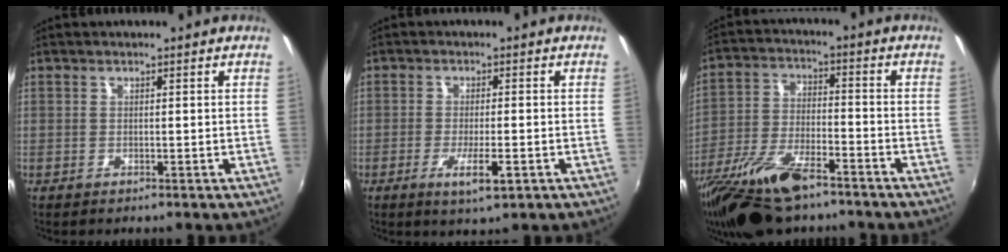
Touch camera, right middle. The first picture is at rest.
{"total": 5.0, "force": [-2.2, 1.1, 4.3], "torque": [-0.086, -0.014, -0.038]}
{"total": 16.3, "force": [-11.9, 5.4, 9.7], "torque": [-0.206, -0.031, -0.223]}